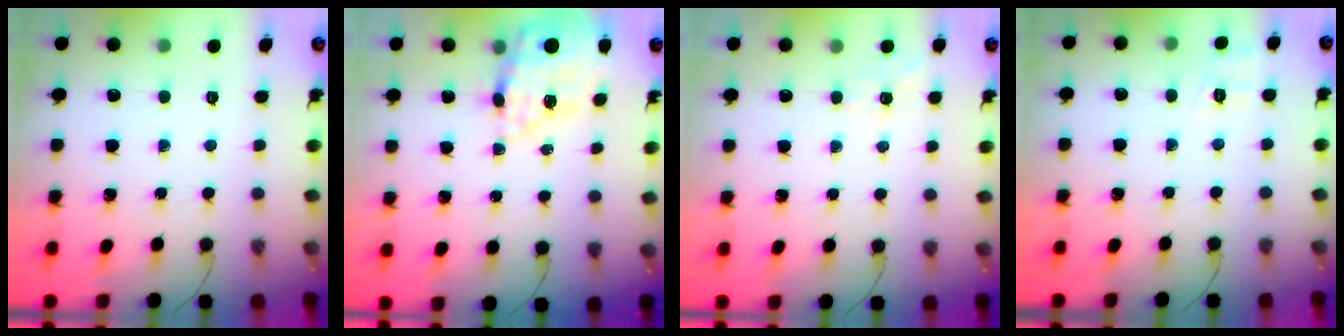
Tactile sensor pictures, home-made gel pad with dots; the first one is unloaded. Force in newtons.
{"total": 18.4, "press": 18.0, "slide": 4.0}
{"total": 2.3, "press": 1.6, "slide": 1.7}
{"total": 6.7, "press": 6.4, "slide": 2.1}